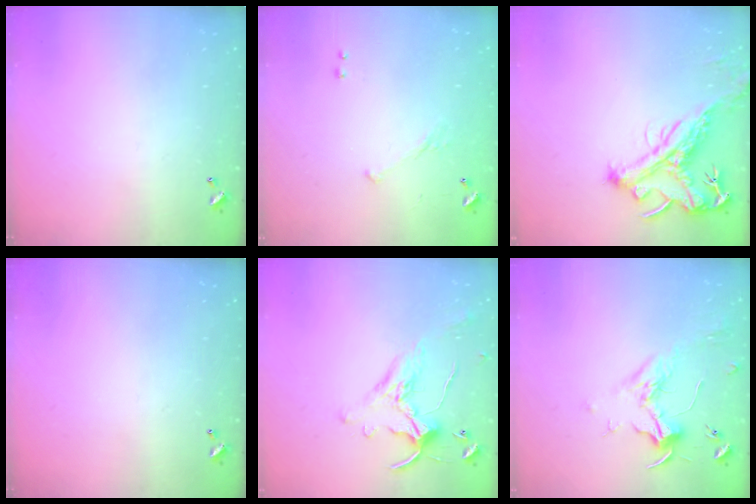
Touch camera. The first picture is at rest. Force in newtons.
{"total": 5.8, "press": 5.8, "slide": 0.8}
{"total": 2.0, "press": 1.5, "slide": 1.3}
{"total": 0.0}
{"total": 1.1, "press": 0.3, "slide": 1.0}
{"total": 1.8, "press": 1.7, "slide": 0.6}